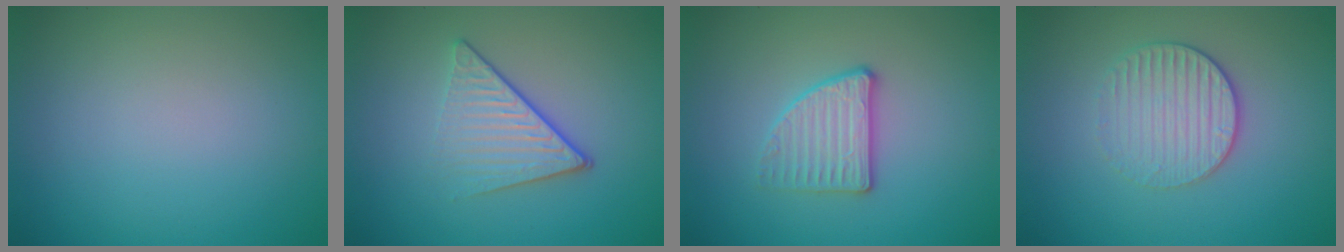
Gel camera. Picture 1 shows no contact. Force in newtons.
{"total": 4.2, "press": 2.9, "slide": 3.1}
{"total": 2.7, "press": 2.6, "slide": 0.8}
{"total": 3.1, "press": 2.7, "slide": 1.4}